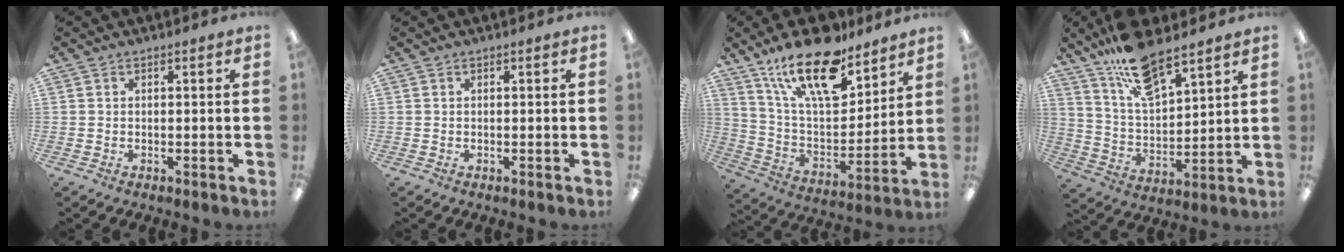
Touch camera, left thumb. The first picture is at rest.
{"total": 0.0}
{"total": 21.3, "force": [14.8, 8.3, 13.0], "torque": [-0.223, -0.087, 0.256]}
{"total": 14.4, "force": [11.2, 4.8, 7.7], "torque": [-0.148, -0.059, 0.200]}